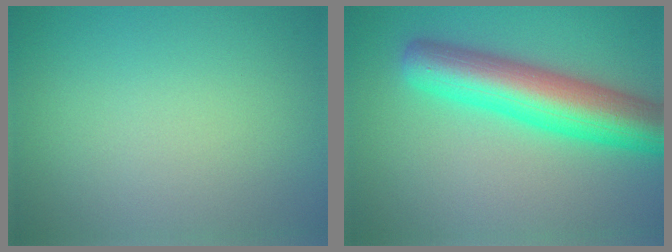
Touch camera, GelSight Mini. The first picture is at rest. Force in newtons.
{"total": 8.4, "press": 8.4, "slide": 0.2}